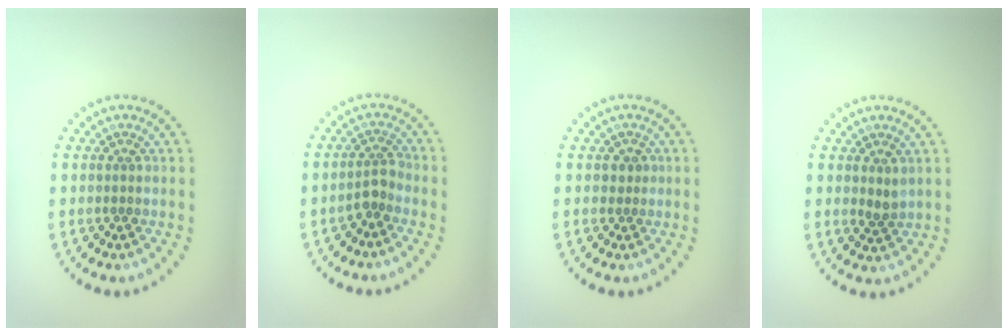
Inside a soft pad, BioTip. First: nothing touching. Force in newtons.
{"total": 1.9, "press": 1.4, "slide": 1.2}
{"total": 0.8, "press": 0.5, "slide": 0.6}
{"total": 1.2, "press": 1.0, "slide": 0.6}